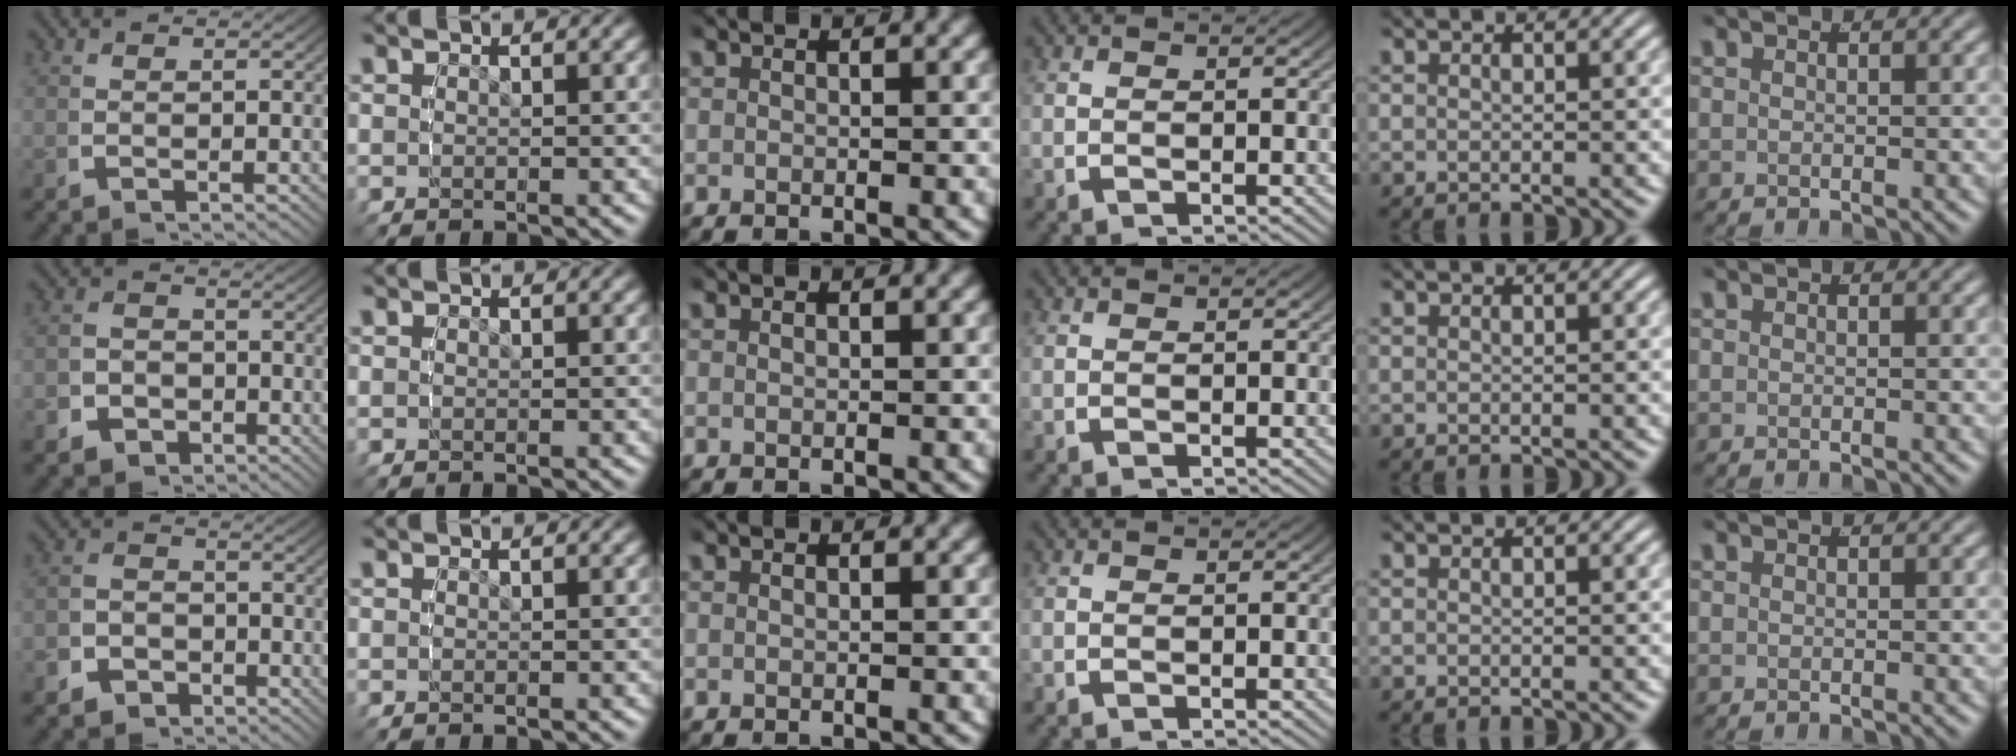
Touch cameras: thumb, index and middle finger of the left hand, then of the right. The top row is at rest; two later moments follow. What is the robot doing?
{"motion": "lift_and_place", "object": "sponge"}